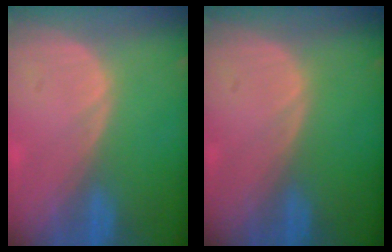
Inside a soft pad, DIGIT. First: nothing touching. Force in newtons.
{"total": 0.0}